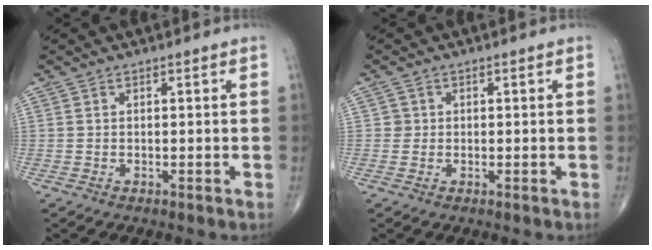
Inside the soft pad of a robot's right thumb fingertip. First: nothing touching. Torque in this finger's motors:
{"motor_torque": [-0.17, 0.14, 0.25, -0.12, -0.03]}